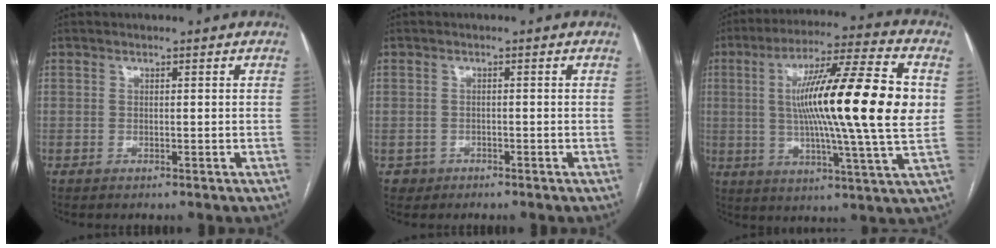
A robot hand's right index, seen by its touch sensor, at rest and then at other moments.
{"total": 2.0, "force": [-1.0, 1.7, -0.3], "torque": [0.004, 0.010, -0.019]}
{"total": 21.5, "force": [2.3, 0.4, 21.4], "torque": [-0.346, 0.004, 0.020]}